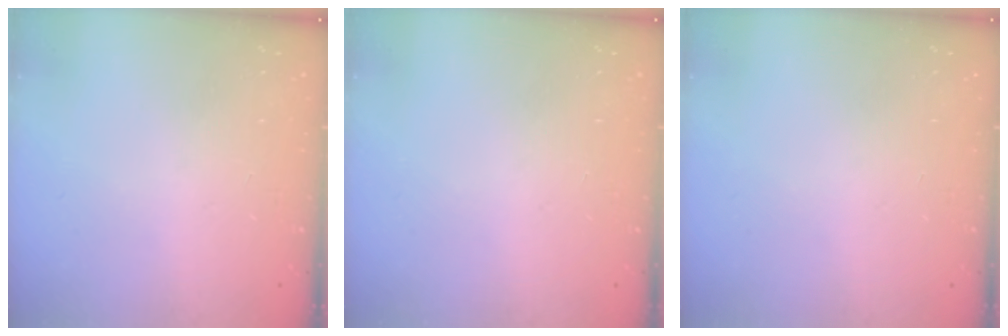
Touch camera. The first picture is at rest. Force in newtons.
{"total": 0.0}
{"total": 0.0}